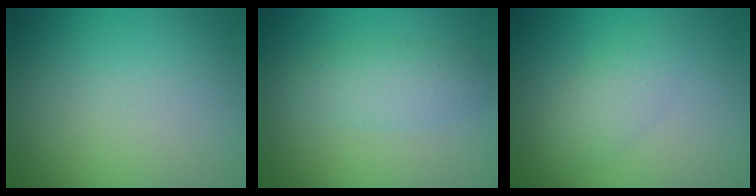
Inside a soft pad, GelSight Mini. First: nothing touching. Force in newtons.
{"total": 2.4, "press": 2.4, "slide": 0.0}
{"total": 2.2, "press": 2.2, "slide": 0.1}